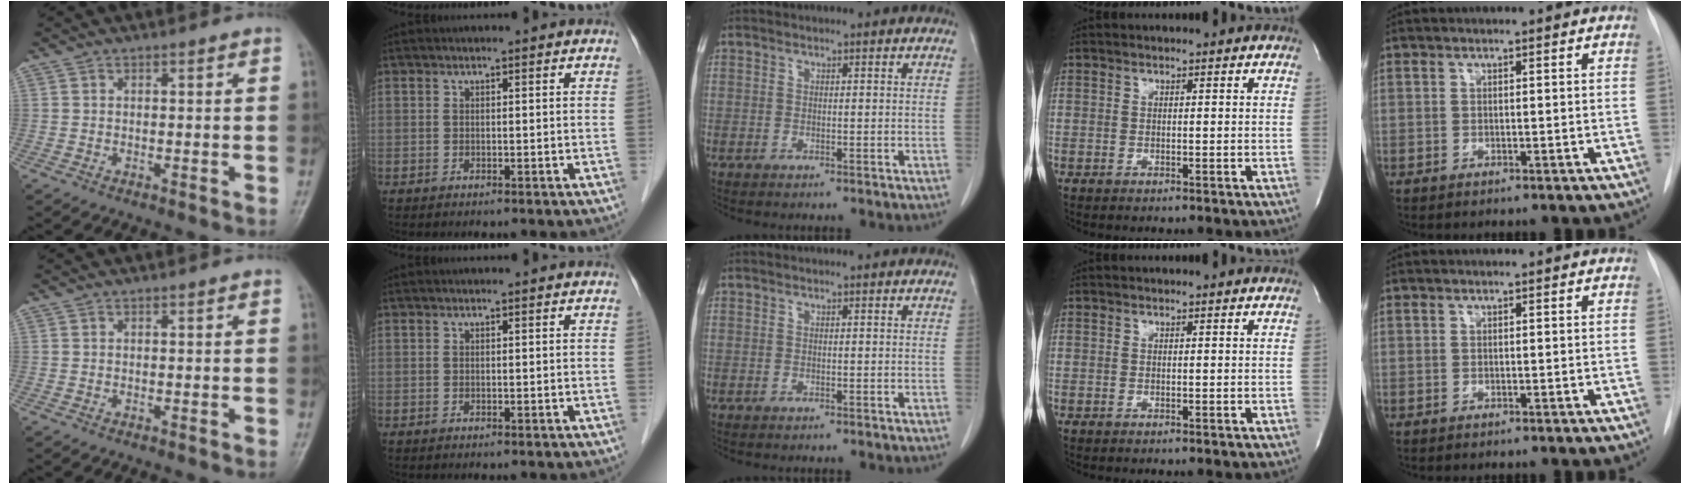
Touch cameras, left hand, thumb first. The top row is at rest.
{}